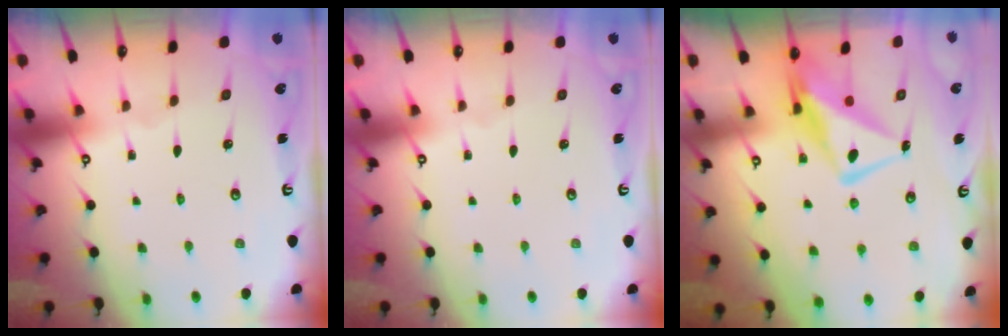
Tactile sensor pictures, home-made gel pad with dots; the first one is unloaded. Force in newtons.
{"total": 0.0}
{"total": 11.1, "press": 11.0, "slide": 1.2}